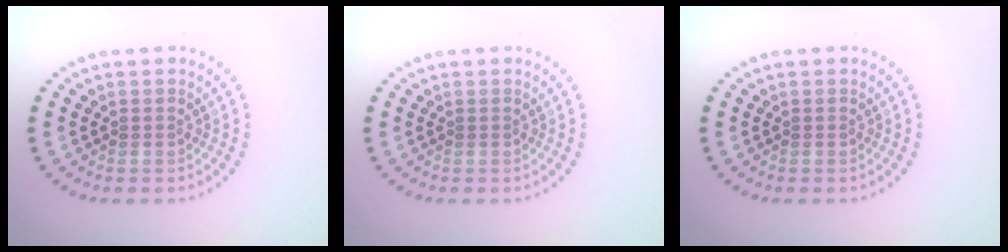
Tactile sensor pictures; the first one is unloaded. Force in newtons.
{"total": 0.0}
{"total": 0.0}